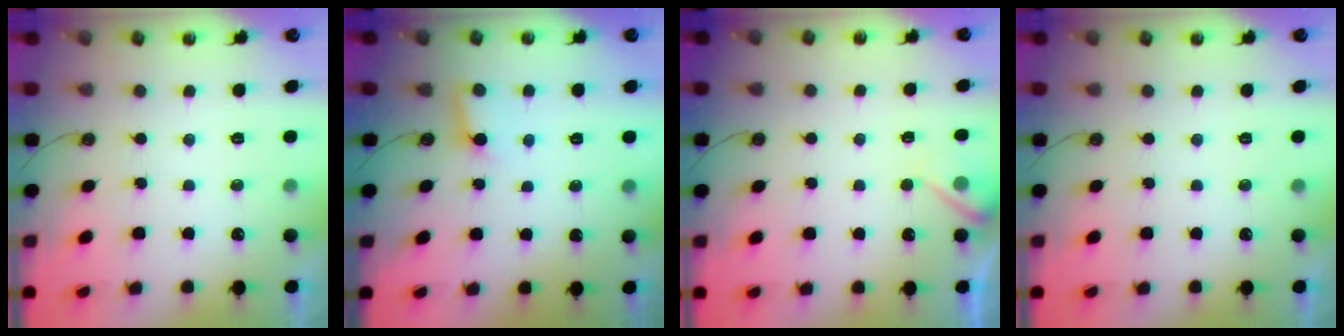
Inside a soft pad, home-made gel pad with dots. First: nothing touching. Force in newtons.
{"total": 2.9, "press": 2.9, "slide": 0.2}
{"total": 5.2, "press": 5.1, "slide": 0.8}
{"total": 0.0}